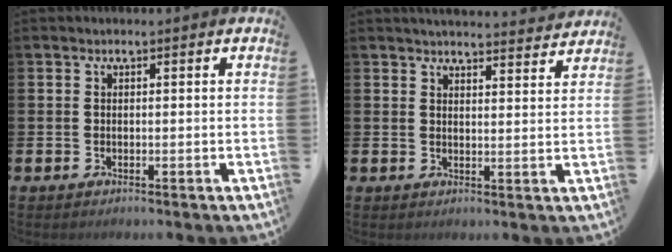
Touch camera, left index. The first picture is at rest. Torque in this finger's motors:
{"motor_torque": [0.82, -1.32, 0.10, 0.00]}